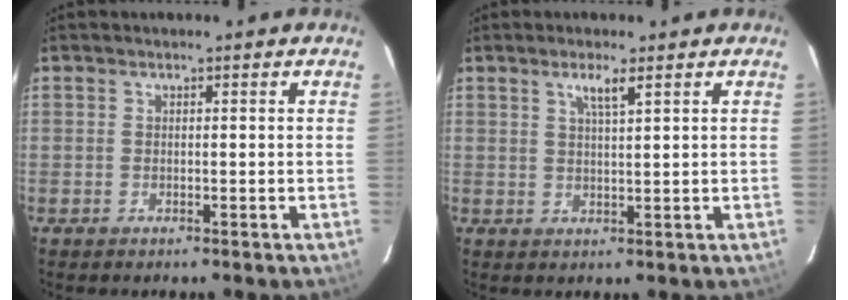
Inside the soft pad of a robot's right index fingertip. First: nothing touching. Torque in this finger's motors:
{"motor_torque": [0.02, 0.02, 0.02, 0.04]}